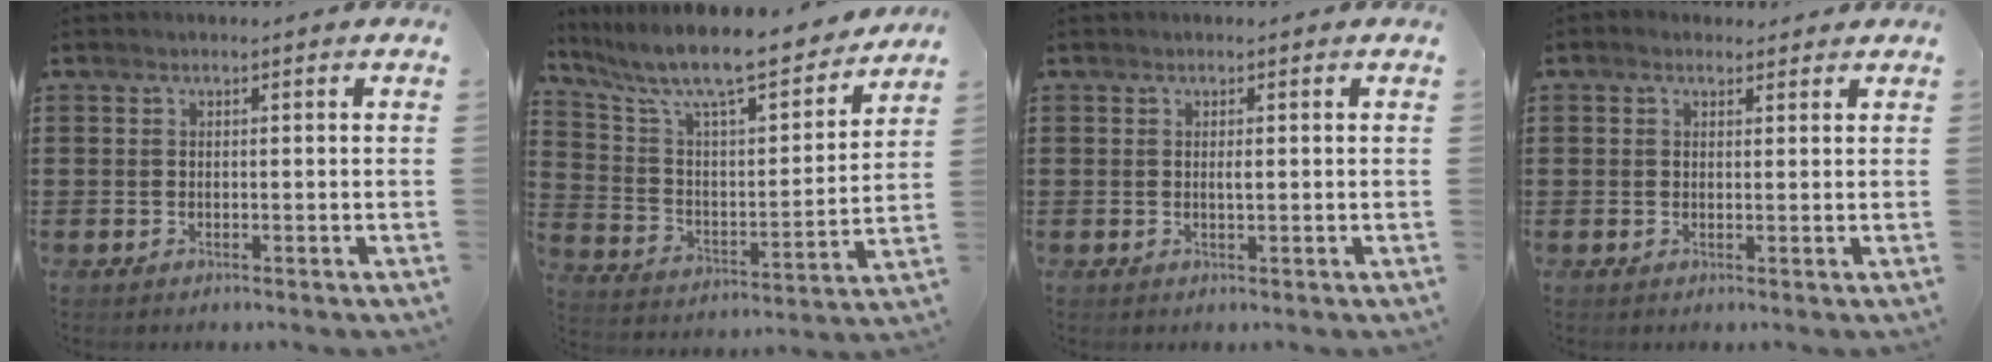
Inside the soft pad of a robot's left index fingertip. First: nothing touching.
{"total": 10.5, "force": [9.0, 1.5, 5.2], "torque": [-0.132, -0.065, 0.148]}
{"total": 1.0, "force": [0.1, 0.2, 1.0], "torque": [-0.020, 0.000, 0.002]}
{"total": 1.4, "force": [1.1, 0.8, 0.3], "torque": [-0.009, 0.007, 0.022]}